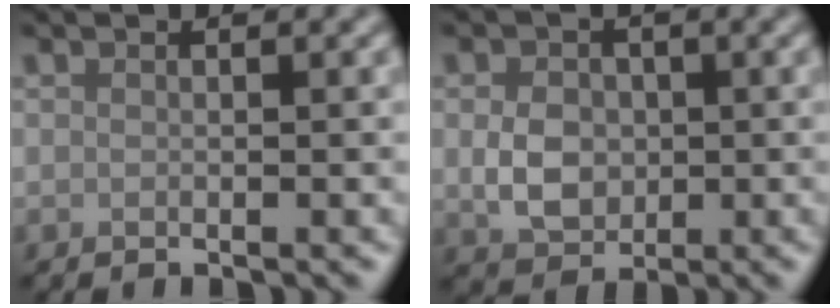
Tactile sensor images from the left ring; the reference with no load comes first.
{"total": 3.8, "force": [-0.2, 2.9, 2.3], "torque": [-0.044, -0.002, -0.007]}